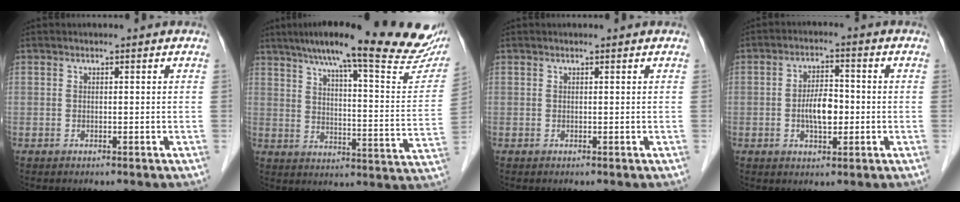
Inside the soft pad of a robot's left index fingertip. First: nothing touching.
{"total": 27.5, "force": [22.5, 2.7, 15.5], "torque": [-0.225, -0.030, 0.284]}
{"total": 0.0}
{"total": 5.4, "force": [-0.8, 2.3, 4.8], "torque": [-0.093, 0.006, -0.015]}